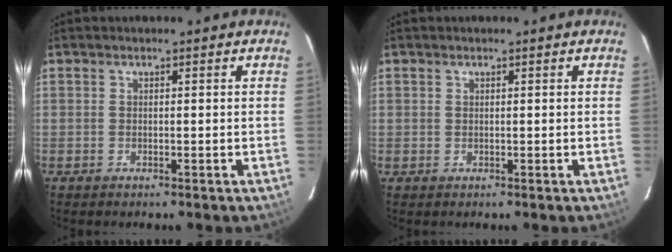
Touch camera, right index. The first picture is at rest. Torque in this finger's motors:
{"motor_torque": [-0.45, 0.19, -1.05, -0.21]}